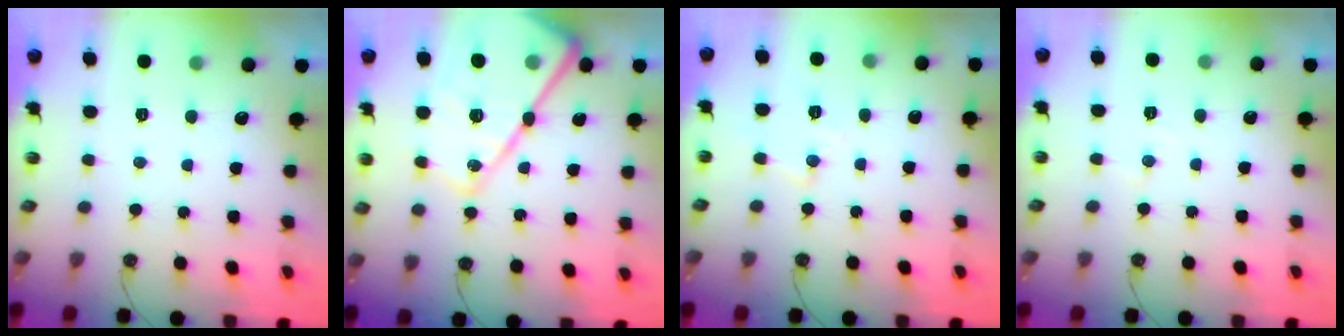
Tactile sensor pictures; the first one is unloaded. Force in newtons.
{"total": 23.8, "press": 23.6, "slide": 2.5}
{"total": 7.1, "press": 7.1, "slide": 0.4}
{"total": 3.8, "press": 3.7, "slide": 0.6}